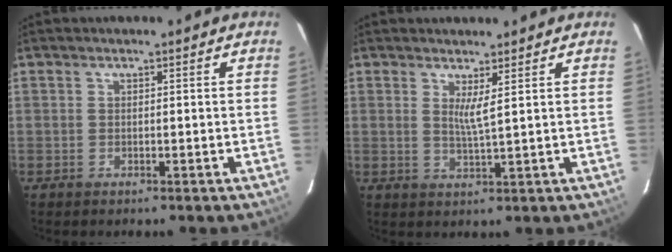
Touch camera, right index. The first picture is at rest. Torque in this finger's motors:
{"motor_torque": [-0.07, 0.09, 0.04, 0.04]}